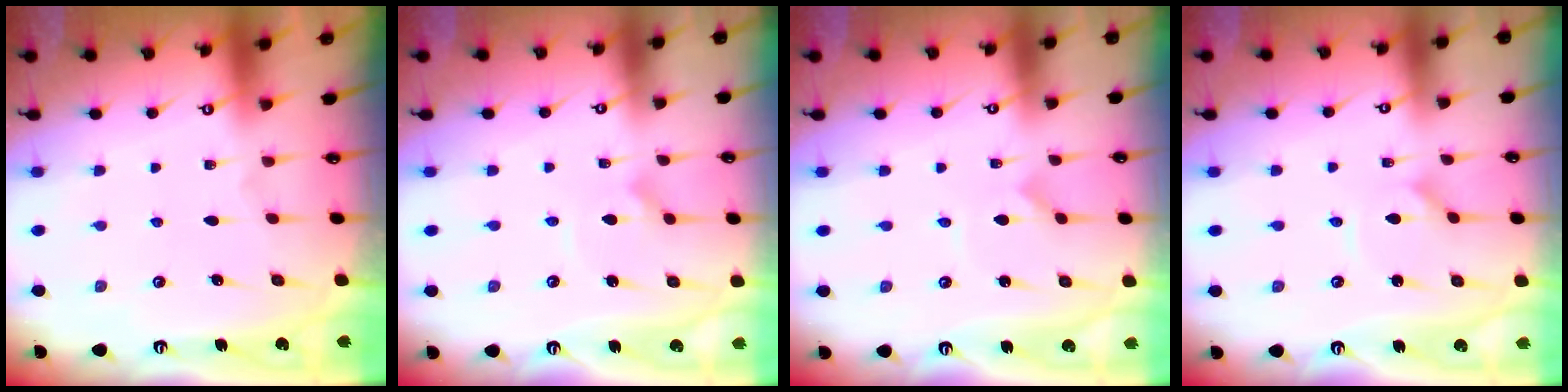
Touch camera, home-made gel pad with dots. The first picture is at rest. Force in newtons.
{"total": 2.4, "press": 2.4, "slide": 0.2}
{"total": 0.0}
{"total": 1.3, "press": 1.2, "slide": 0.3}